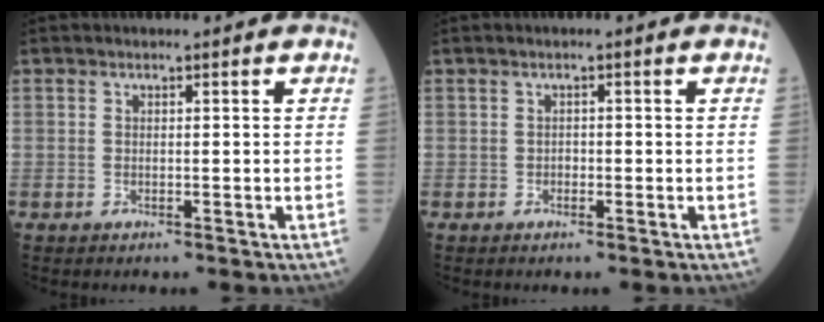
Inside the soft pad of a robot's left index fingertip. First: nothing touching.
{"total": 0.6, "force": [-0.2, 0.4, 0.4], "torque": [-0.003, 0.003, -0.007]}